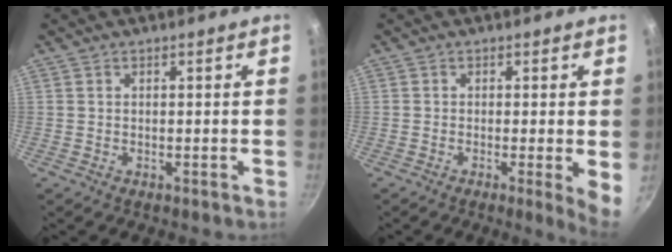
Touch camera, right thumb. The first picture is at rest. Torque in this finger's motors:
{"motor_torque": [-0.07, 0.33, -0.15, 0.15, 0.03]}